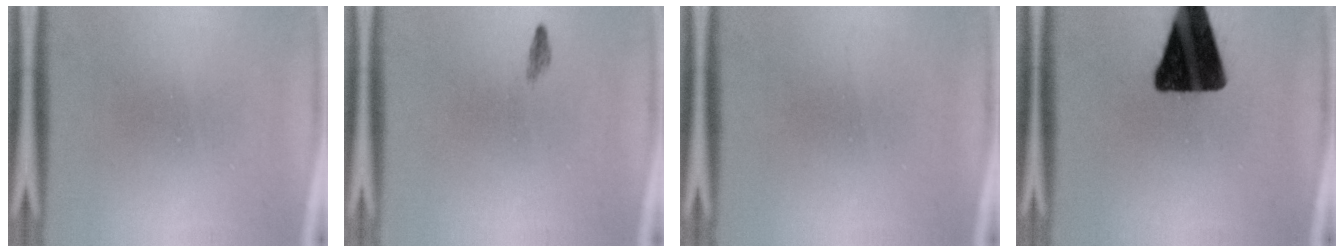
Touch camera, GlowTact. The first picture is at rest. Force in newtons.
{"total": 0.5}
{"total": 1.4}
{"total": 17.1}